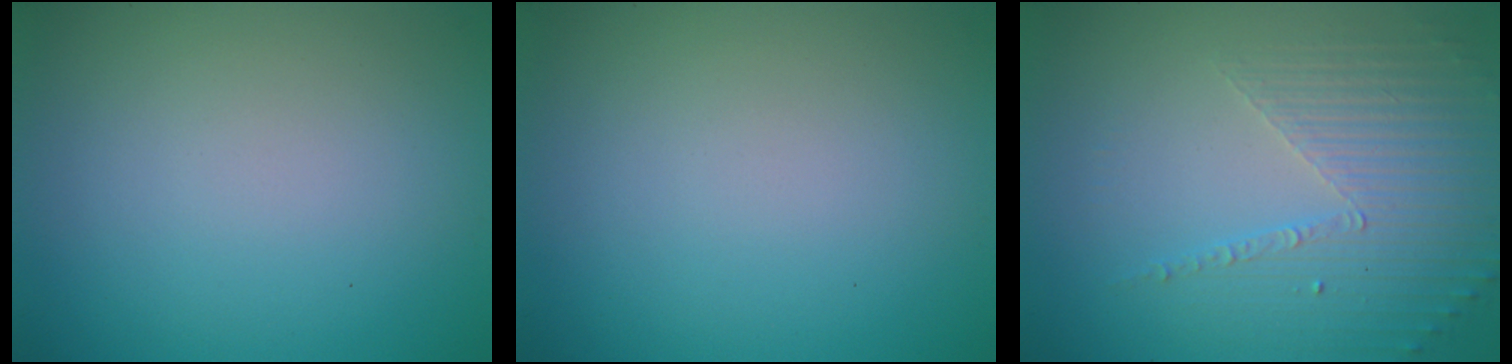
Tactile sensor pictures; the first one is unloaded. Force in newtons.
{"total": 0.0}
{"total": 4.8, "press": 3.2, "slide": 3.6}